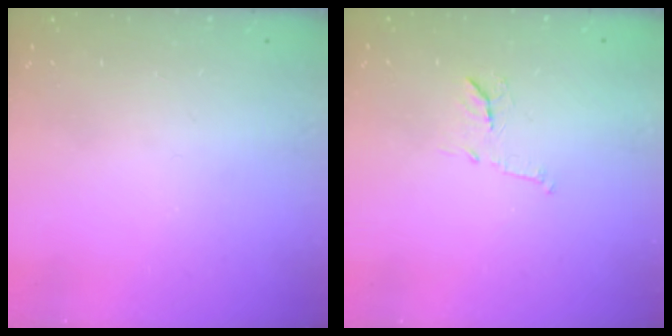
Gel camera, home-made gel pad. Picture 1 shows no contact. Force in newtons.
{"total": 9.1, "press": 9.1, "slide": 0.5}